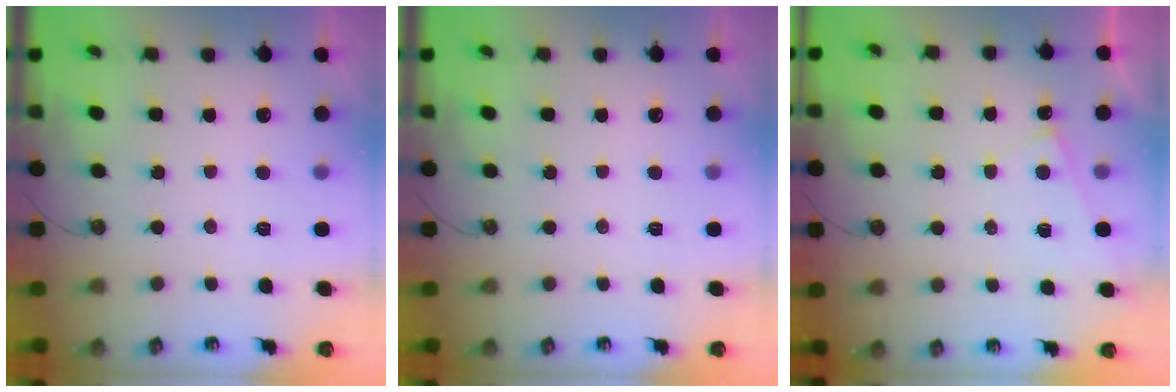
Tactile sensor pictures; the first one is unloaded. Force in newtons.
{"total": 0.0}
{"total": 5.5, "press": 5.5, "slide": 0.2}